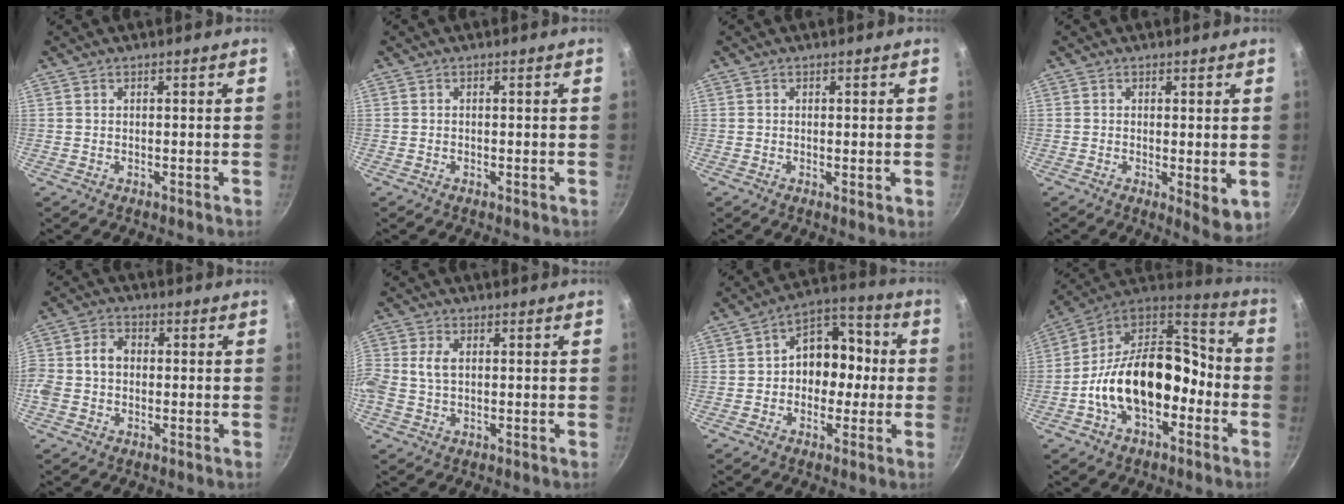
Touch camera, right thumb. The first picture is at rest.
{"total": 0.0}
{"total": 1.0, "force": [0.0, 0.3, 1.0], "torque": [-0.016, -0.006, -0.003]}
{"total": 5.1, "force": [-0.3, 1.9, 4.7], "torque": [-0.066, -0.018, -0.002]}
{"total": 7.0, "force": [-0.4, 5.6, 4.2], "torque": [-0.072, 0.023, -0.022]}
{"total": 4.9, "force": [0.3, 3.2, 3.7], "torque": [-0.075, 0.010, 0.000]}
{"total": 11.7, "force": [-0.4, 9.1, 7.4], "torque": [-0.038, 0.041, -0.022]}
{"total": 20.8, "force": [-5.2, 13.2, 15.2], "torque": [-0.226, 0.071, -0.098]}